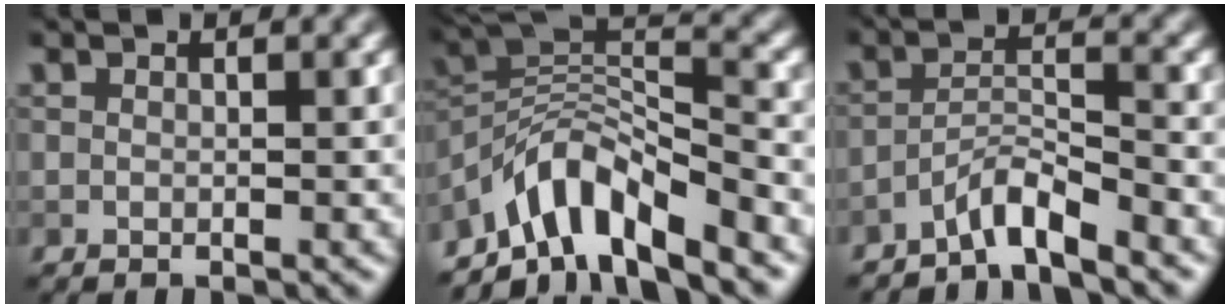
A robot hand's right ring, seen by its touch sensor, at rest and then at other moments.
{"total": 7.3, "force": [-5.6, 1.9, 4.3], "torque": [-0.058, 0.004, -0.111]}
{"total": 3.3, "force": [-2.8, 0.2, 1.7], "torque": [-0.026, 0.012, -0.060]}